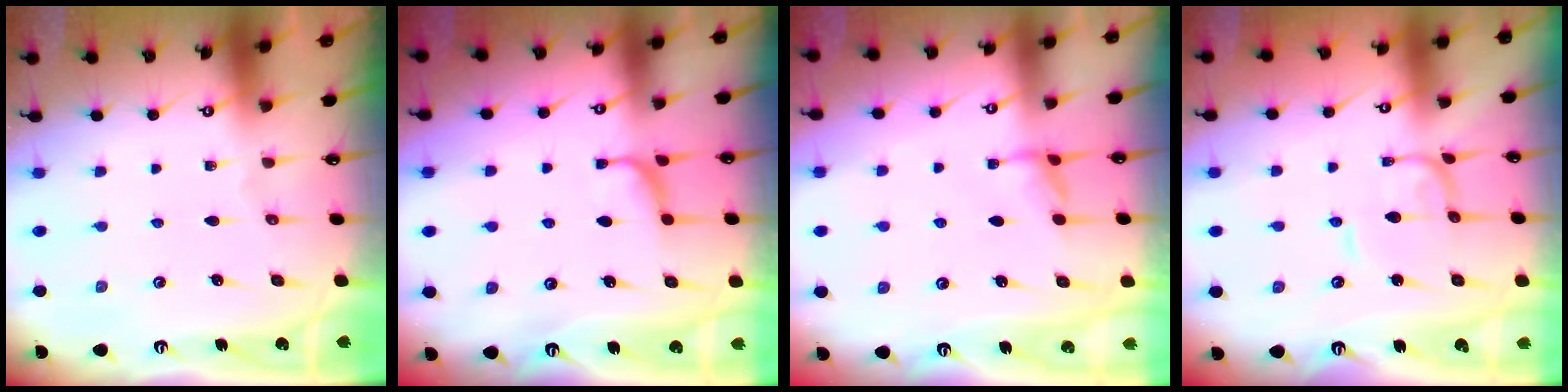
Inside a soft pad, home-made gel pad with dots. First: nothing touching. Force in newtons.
{"total": 1.7, "press": 1.6, "slide": 0.5}
{"total": 1.6, "press": 1.5, "slide": 0.6}
{"total": 1.6, "press": 1.6, "slide": 0.2}